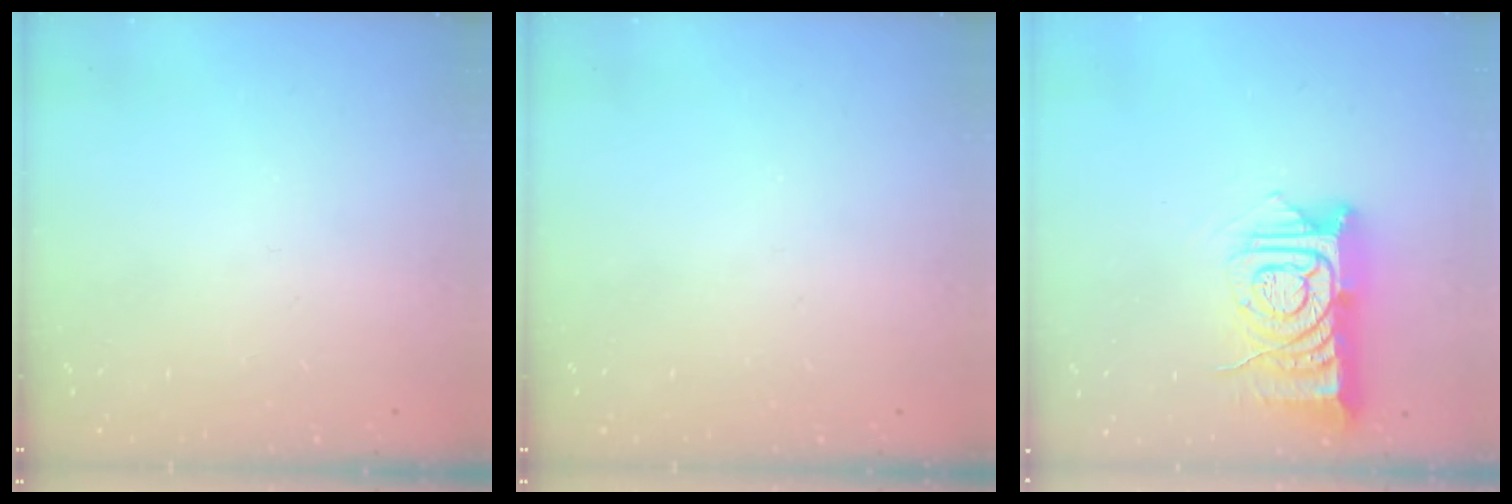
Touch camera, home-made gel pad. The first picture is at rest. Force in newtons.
{"total": 0.0}
{"total": 13.0, "press": 13.0, "slide": 1.1}